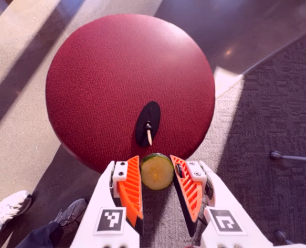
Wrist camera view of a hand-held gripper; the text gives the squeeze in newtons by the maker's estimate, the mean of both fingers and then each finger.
{"total": 6.6, "left": 6.3, "right": 6.9}